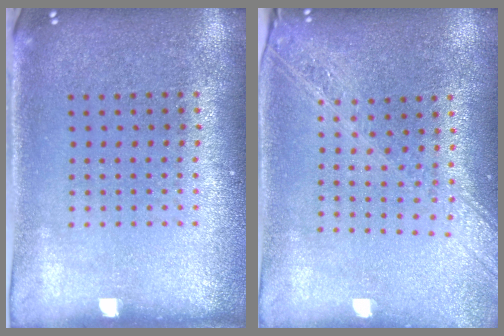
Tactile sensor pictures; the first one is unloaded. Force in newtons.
{"total": 2.0, "press": 1.8, "slide": 1.0}